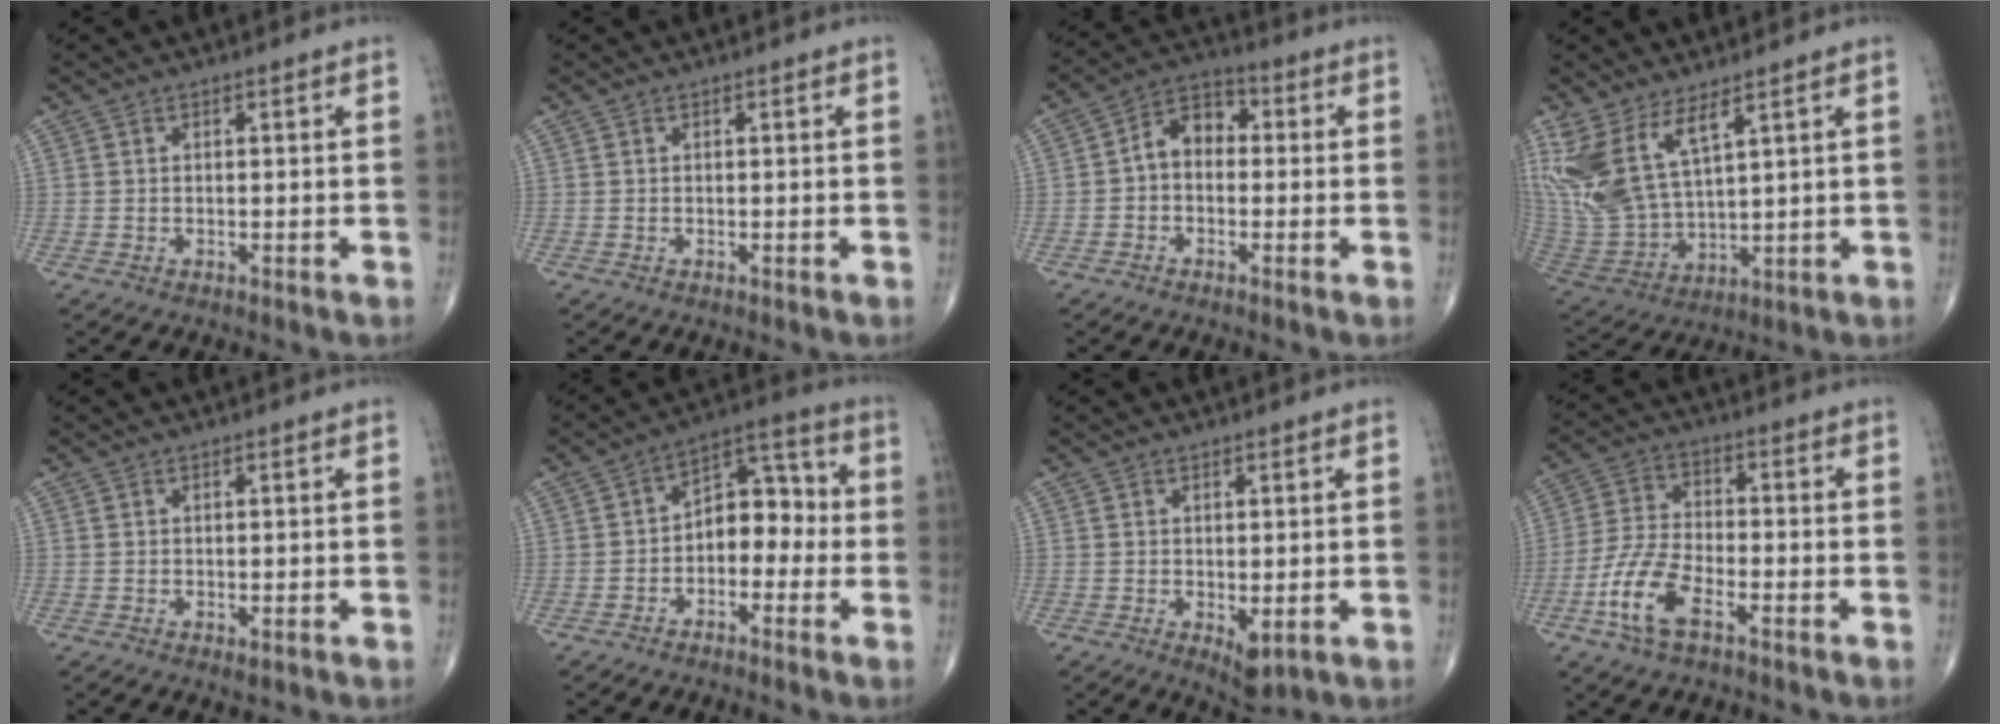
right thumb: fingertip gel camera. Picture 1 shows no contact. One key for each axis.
{"total": 0.0}
{"total": 6.9, "fx": -0.3, "fy": 4.9, "fz": 4.9, "tx": -0.059, "ty": 0.025, "tz": -0.022}
{"total": 13.7, "fx": 7.5, "fy": 5.5, "fz": 10.1, "tx": -0.222, "ty": -0.038, "tz": 0.173}
{"total": 1.0, "fx": 0.0, "fy": 0.5, "fz": 0.8, "tx": -0.016, "ty": -0.002, "tz": 0.005}
{"total": 9.2, "fx": -1.6, "fy": 6.0, "fz": 6.8, "tx": -0.065, "ty": 0.046, "tz": -0.041}
{"total": 3.4, "fx": -0.4, "fy": 1.5, "fz": 3.1, "tx": -0.040, "ty": -0.012, "tz": 0.002}
{"total": 9.8, "fx": -4.8, "fy": 4.1, "fz": 7.4, "tx": -0.167, "ty": 0.021, "tz": -0.095}